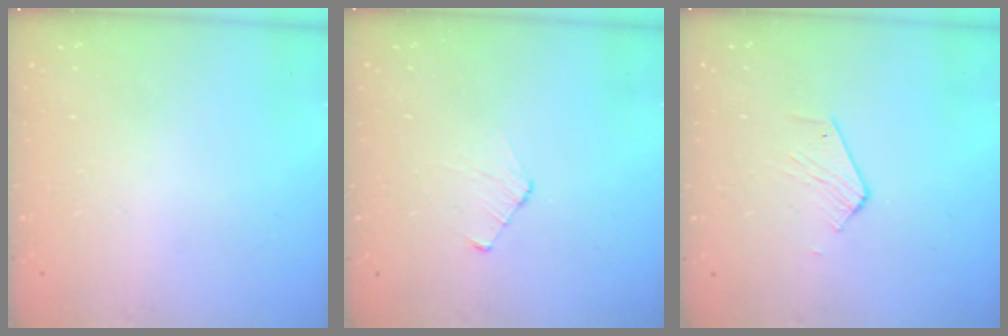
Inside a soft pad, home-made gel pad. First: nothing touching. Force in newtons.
{"total": 5.0, "press": 5.0, "slide": 0.5}
{"total": 2.8, "press": 2.8, "slide": 0.4}